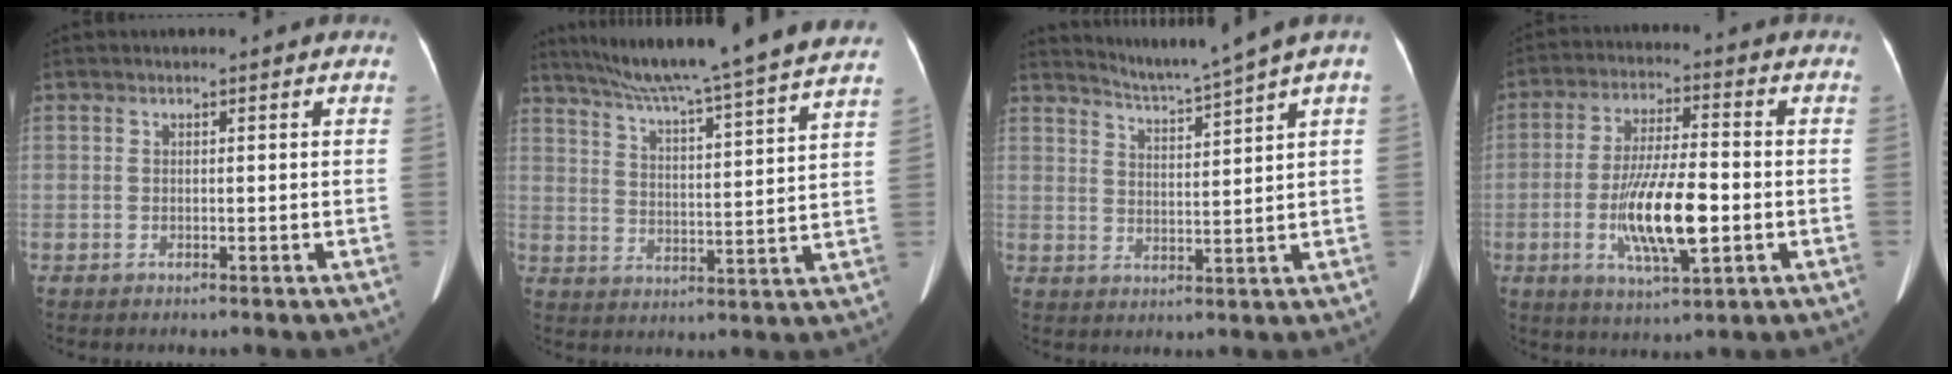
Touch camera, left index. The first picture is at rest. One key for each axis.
{"total": 25.1, "fx": 22.0, "fy": -1.5, "fz": 11.9, "tx": -0.196, "ty": -0.026, "tz": 0.297}
{"total": 6.2, "fx": 5.4, "fy": -2.4, "fz": 2.1, "tx": -0.042, "ty": -0.019, "tz": 0.097}
{"total": 12.0, "fx": -2.8, "fy": 2.4, "fz": 11.4, "tx": -0.218, "ty": -0.011, "tz": -0.047}